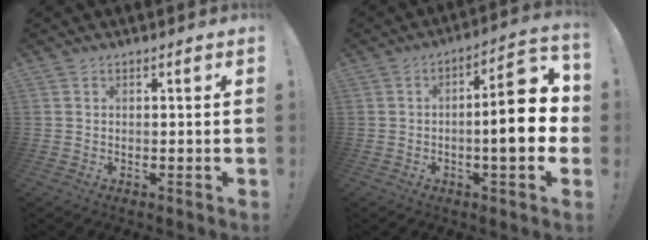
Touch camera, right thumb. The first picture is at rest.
{"total": 15.8, "force": [-1.2, 4.9, 15.0], "torque": [-0.194, 0.005, -0.020]}